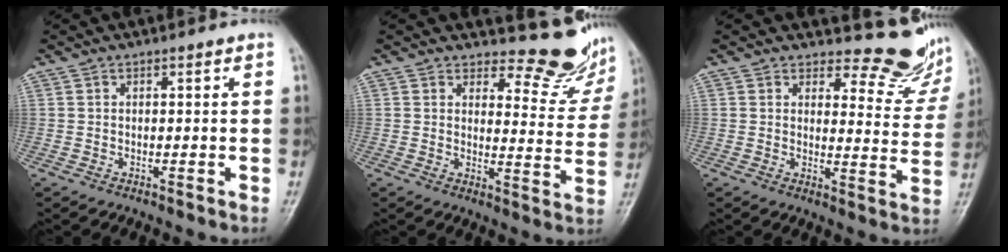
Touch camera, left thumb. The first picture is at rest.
{"total": 10.4, "force": [9.8, 3.1, 1.6], "torque": [0.012, -0.104, 0.107]}
{"total": 10.3, "force": [9.8, 3.1, 1.1], "torque": [0.020, -0.104, 0.100]}